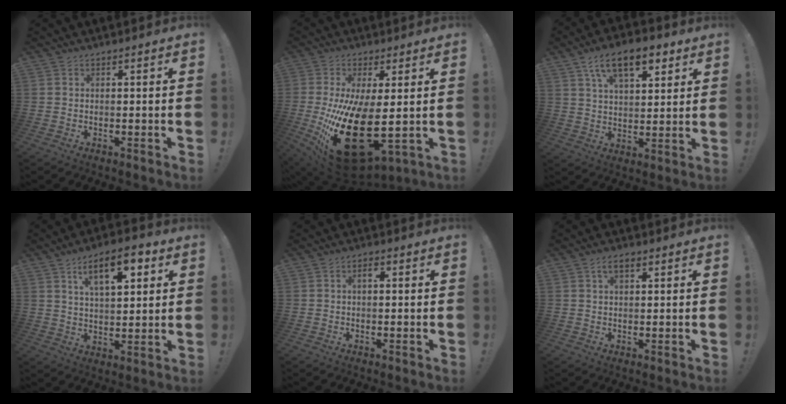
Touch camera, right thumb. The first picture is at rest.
{"total": 23.9, "force": [-2.4, 10.8, 21.2], "torque": [-0.385, -0.031, -0.017]}
{"total": 13.8, "force": [7.2, 6.7, 9.6], "torque": [-0.154, -0.017, 0.128]}
{"total": 11.9, "force": [5.4, 5.0, 9.3], "torque": [-0.145, -0.007, 0.089]}
{"total": 1.5, "force": [0.1, 0.7, 1.3], "torque": [-0.025, 0.006, -0.001]}
{"total": 2.2, "force": [1.0, 1.0, 1.7], "torque": [-0.036, 0.004, 0.017]}